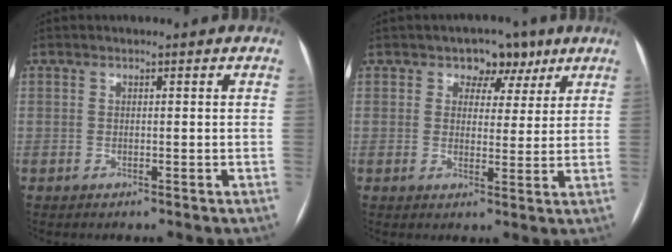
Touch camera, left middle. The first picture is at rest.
{"total": 5.0, "force": [2.9, 3.7, 1.8], "torque": [-0.010, 0.010, 0.040]}